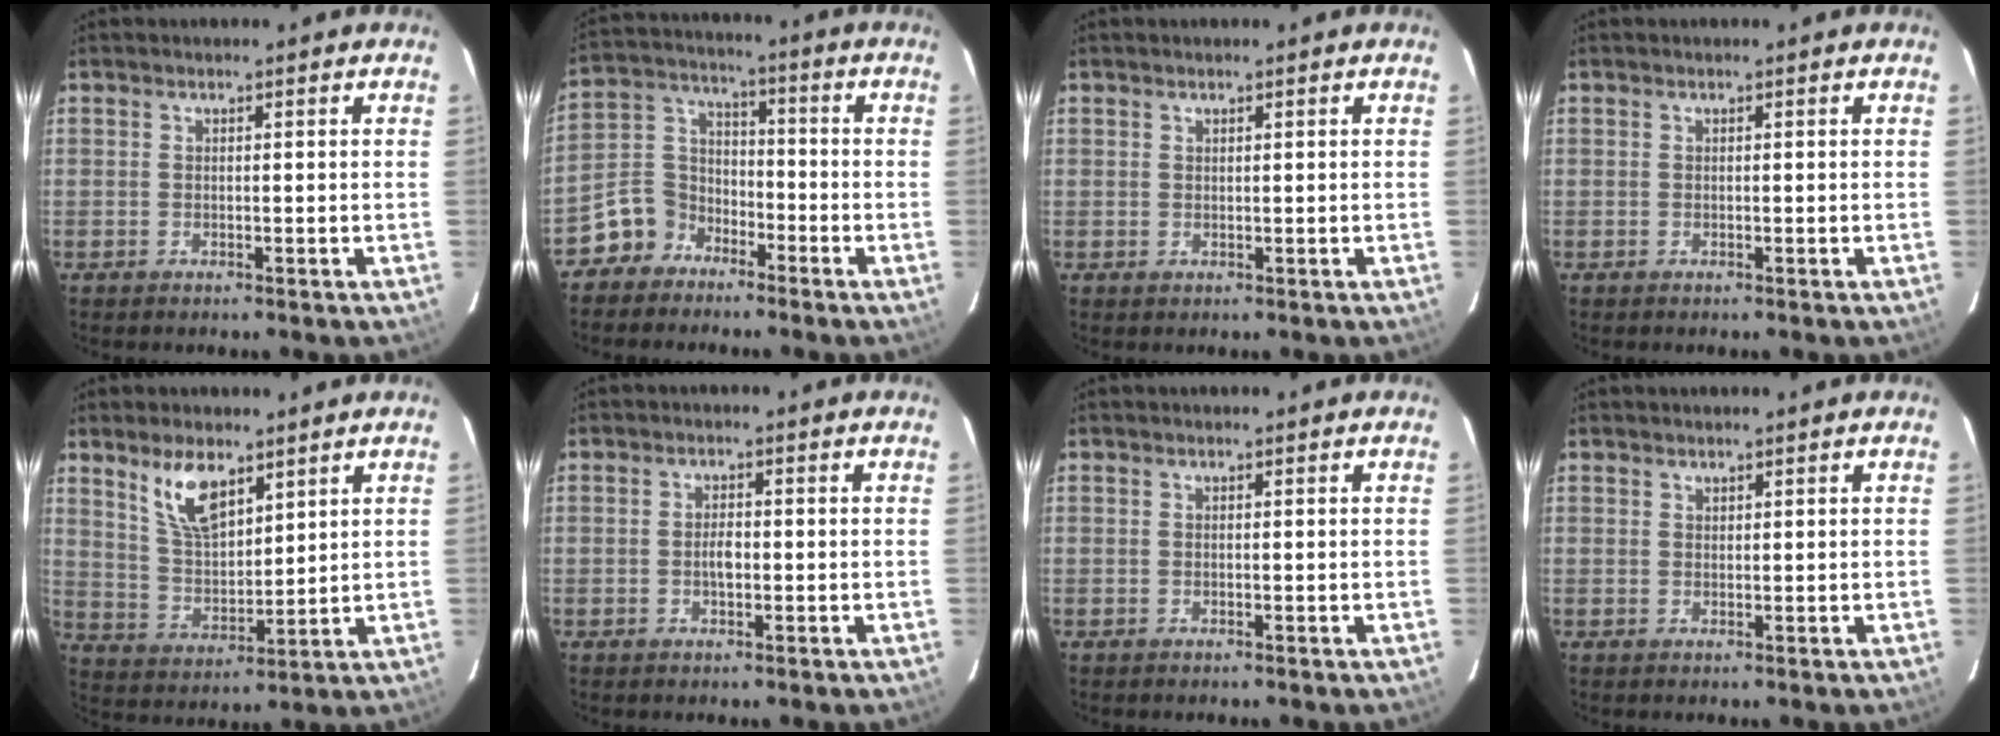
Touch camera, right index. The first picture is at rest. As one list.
[{"total": 8.1, "force": [-5.3, 5.9, 1.1], "torque": [-0.039, 0.042, -0.110]}, {"total": 0.7, "force": [0.4, 0.6, 0.0], "torque": [0.002, 0.003, 0.006]}, {"total": 0.0}, {"total": 9.5, "force": [6.0, 4.1, 6.2], "torque": [-0.116, 0.005, 0.125]}, {"total": 2.4, "force": [-0.4, 1.3, 2.0], "torque": [-0.038, 0.003, -0.008]}, {"total": 0.0}, {"total": 0.6, "force": [0.6, 0.3, 0.0], "torque": [0.000, 0.002, 0.011]}]